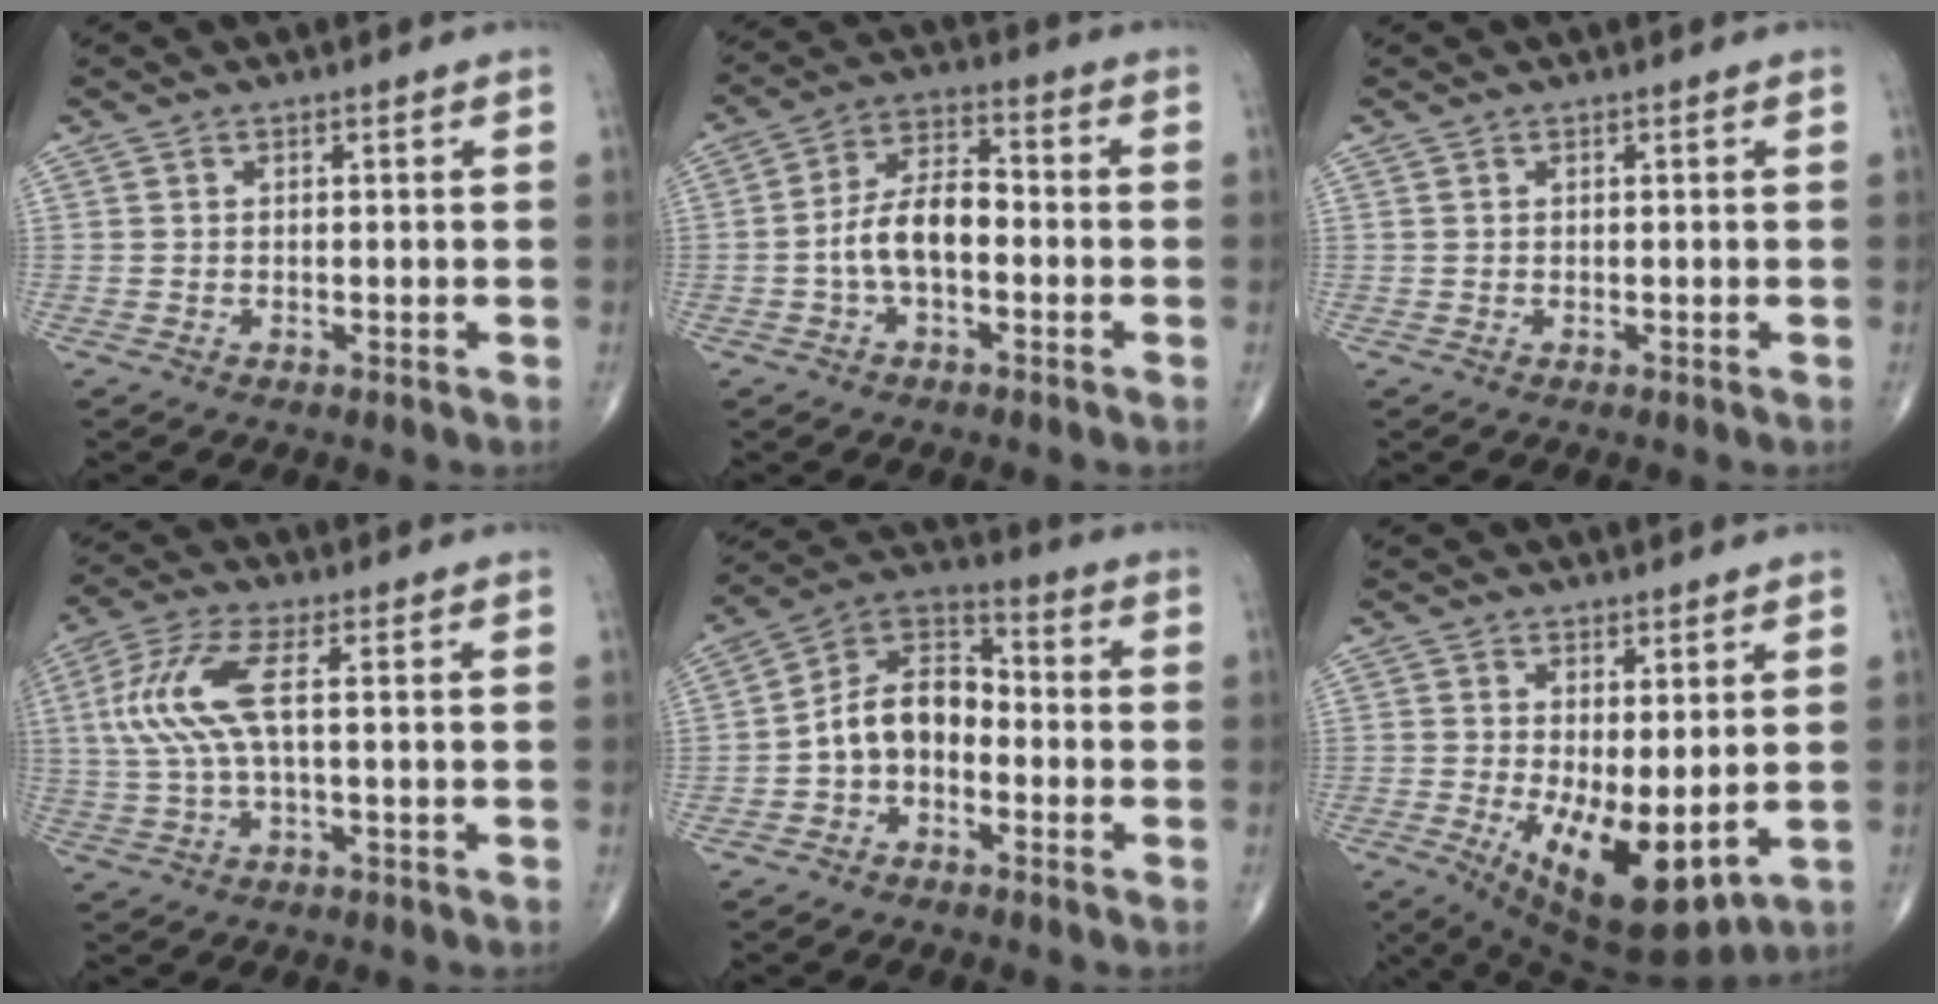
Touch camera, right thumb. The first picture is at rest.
{"total": 9.3, "force": [-1.9, 5.0, 7.6], "torque": [-0.138, 0.038, -0.043]}
{"total": 0.0}
{"total": 9.6, "force": [1.4, 2.8, 9.1], "torque": [-0.236, 0.016, 0.026]}
{"total": 10.2, "force": [-2.6, 7.1, 6.9], "torque": [-0.102, 0.046, -0.064]}
{"total": 12.0, "force": [-1.2, 4.9, 10.8], "torque": [-0.168, -0.029, 0.000]}